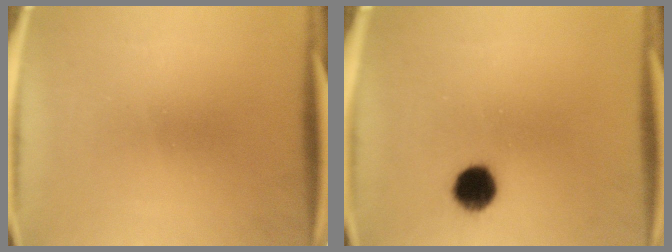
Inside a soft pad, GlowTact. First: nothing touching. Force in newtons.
{"total": 7.0}